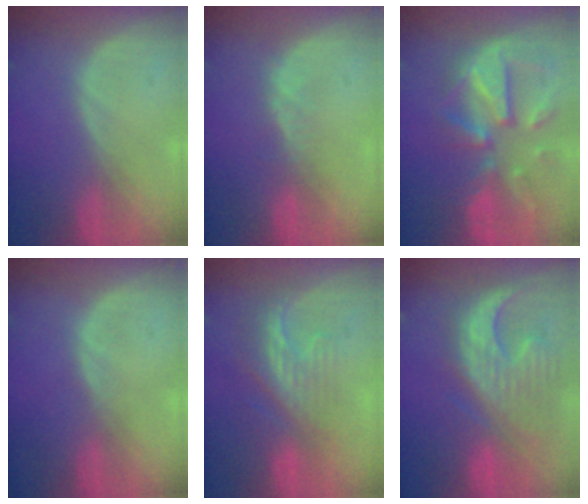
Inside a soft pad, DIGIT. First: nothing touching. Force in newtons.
{"total": 2.3, "press": 1.9, "slide": 1.4}
{"total": 12.1, "press": 10.5, "slide": 5.9}
{"total": 0.7, "press": 0.6, "slide": 0.2}
{"total": 8.2, "press": 7.2, "slide": 4.0}
{"total": 13.2, "press": 11.4, "slide": 6.8}